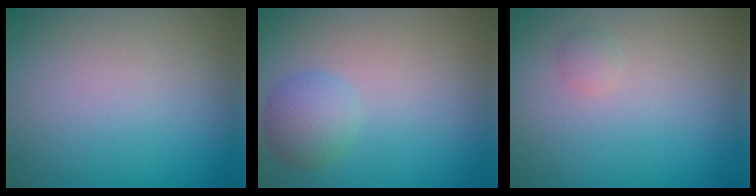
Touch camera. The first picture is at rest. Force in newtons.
{"total": 2.5, "press": 2.5, "slide": 0.2}
{"total": 0.7, "press": 0.7, "slide": 0.0}